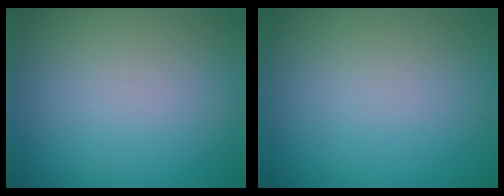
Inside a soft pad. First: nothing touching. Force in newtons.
{"total": 0.0}